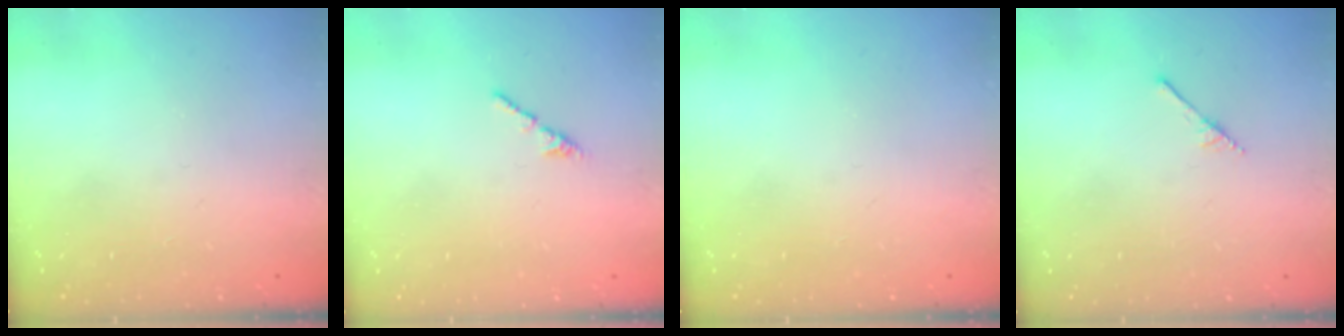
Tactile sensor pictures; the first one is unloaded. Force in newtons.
{"total": 0.8, "press": 0.7, "slide": 0.5}
{"total": 0.0}
{"total": 1.7, "press": 1.7, "slide": 0.1}